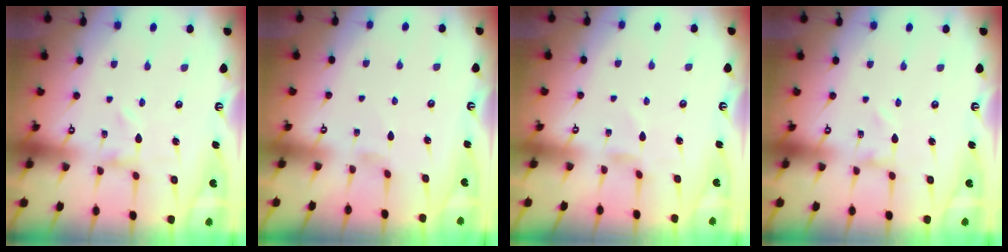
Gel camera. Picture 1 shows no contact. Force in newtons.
{"total": 0.0}
{"total": 1.7, "press": 1.7, "slide": 0.4}
{"total": 0.0}